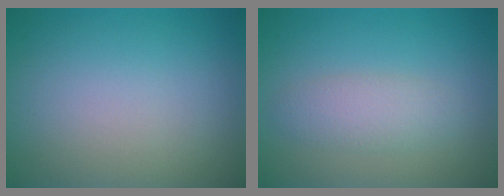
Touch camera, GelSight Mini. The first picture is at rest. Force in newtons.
{"total": 2.4, "press": 2.4, "slide": 0.1}